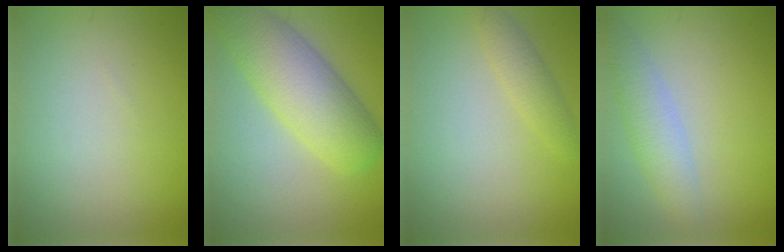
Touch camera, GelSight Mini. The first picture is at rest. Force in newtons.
{"total": 7.7, "press": 7.7, "slide": 0.3}
{"total": 1.9, "press": 1.9, "slide": 0.1}
{"total": 3.1, "press": 3.1, "slide": 0.2}